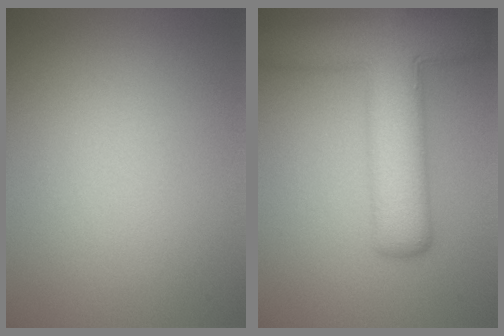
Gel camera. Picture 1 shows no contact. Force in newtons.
{"total": 9.3, "press": 9.3, "slide": 0.5}